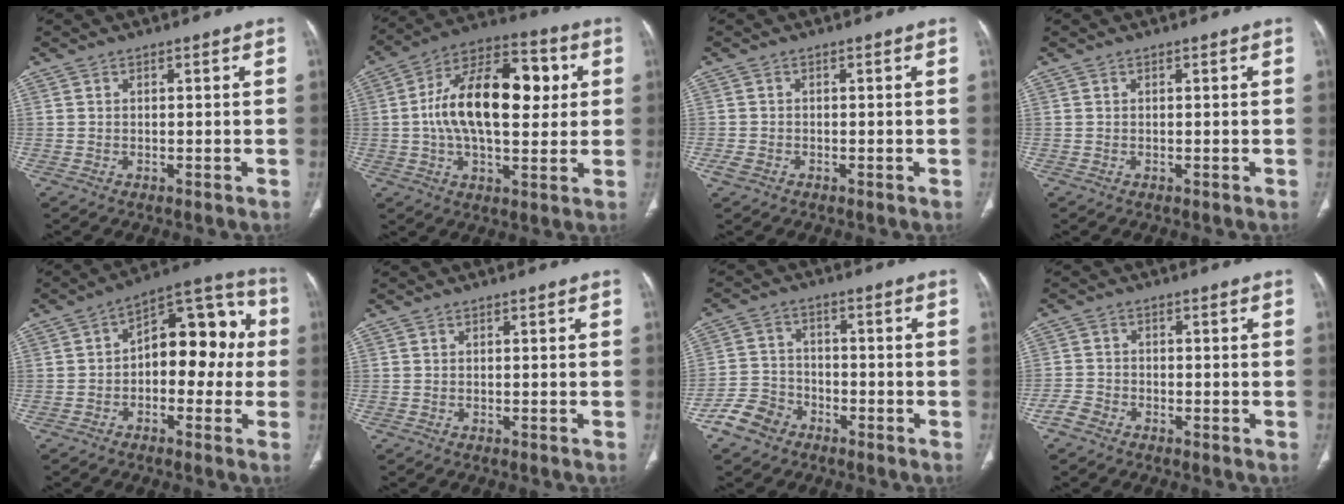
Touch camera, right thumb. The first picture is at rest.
{"total": 21.0, "force": [2.7, 10.9, 17.8], "torque": [-0.278, 0.024, 0.036]}
{"total": 1.7, "force": [-0.9, 1.2, 0.8], "torque": [-0.019, 0.001, -0.016]}
{"total": 0.0}
{"total": 14.9, "force": [0.2, 8.8, 12.1], "torque": [-0.116, 0.050, -0.012]}
{"total": 0.0}
{"total": 6.9, "force": [-4.4, 4.9, 1.8], "torque": [-0.023, 0.028, -0.089]}
{"total": 3.0, "force": [-2.1, 2.0, 1.0], "torque": [-0.019, 0.008, -0.045]}